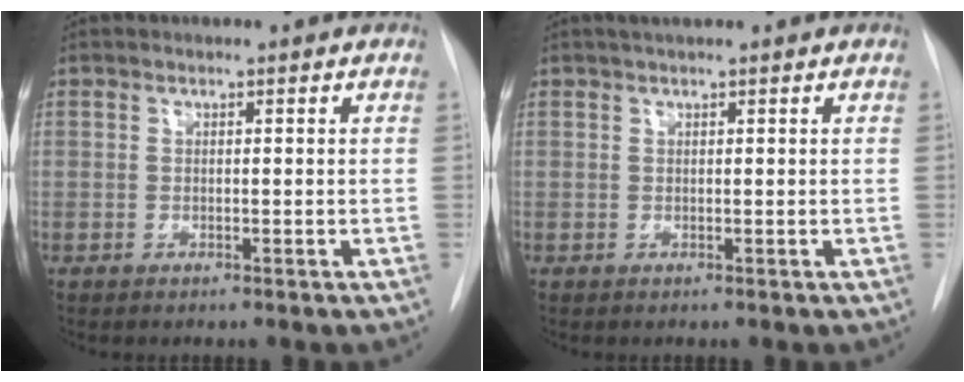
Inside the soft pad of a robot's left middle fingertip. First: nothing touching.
{"total": 1.9, "force": [1.5, 0.2, 1.1], "torque": [-0.019, 0.014, 0.024]}